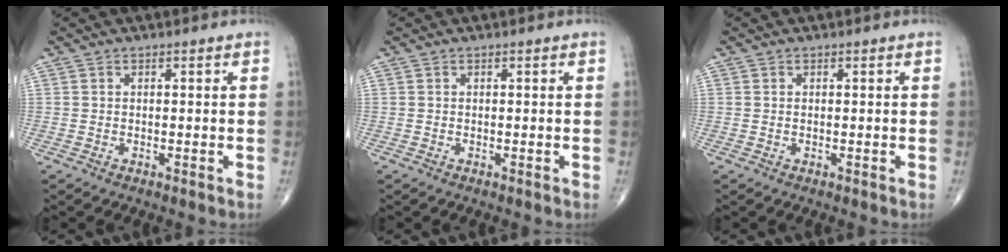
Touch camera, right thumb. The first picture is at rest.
{"total": 0.0}
{"total": 0.0}